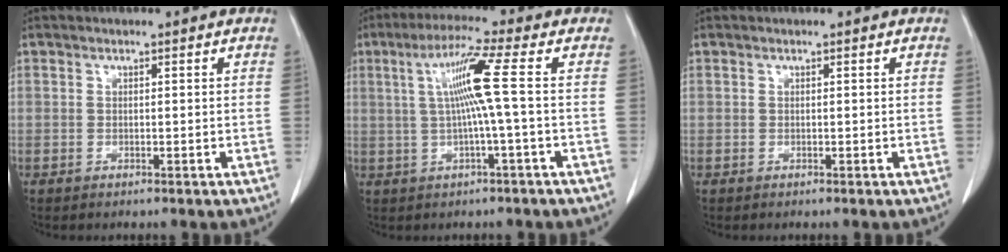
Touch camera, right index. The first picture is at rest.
{"total": 7.8, "force": [0.8, -1.5, 7.6], "torque": [-0.143, 0.014, 0.021]}
{"total": 0.0}